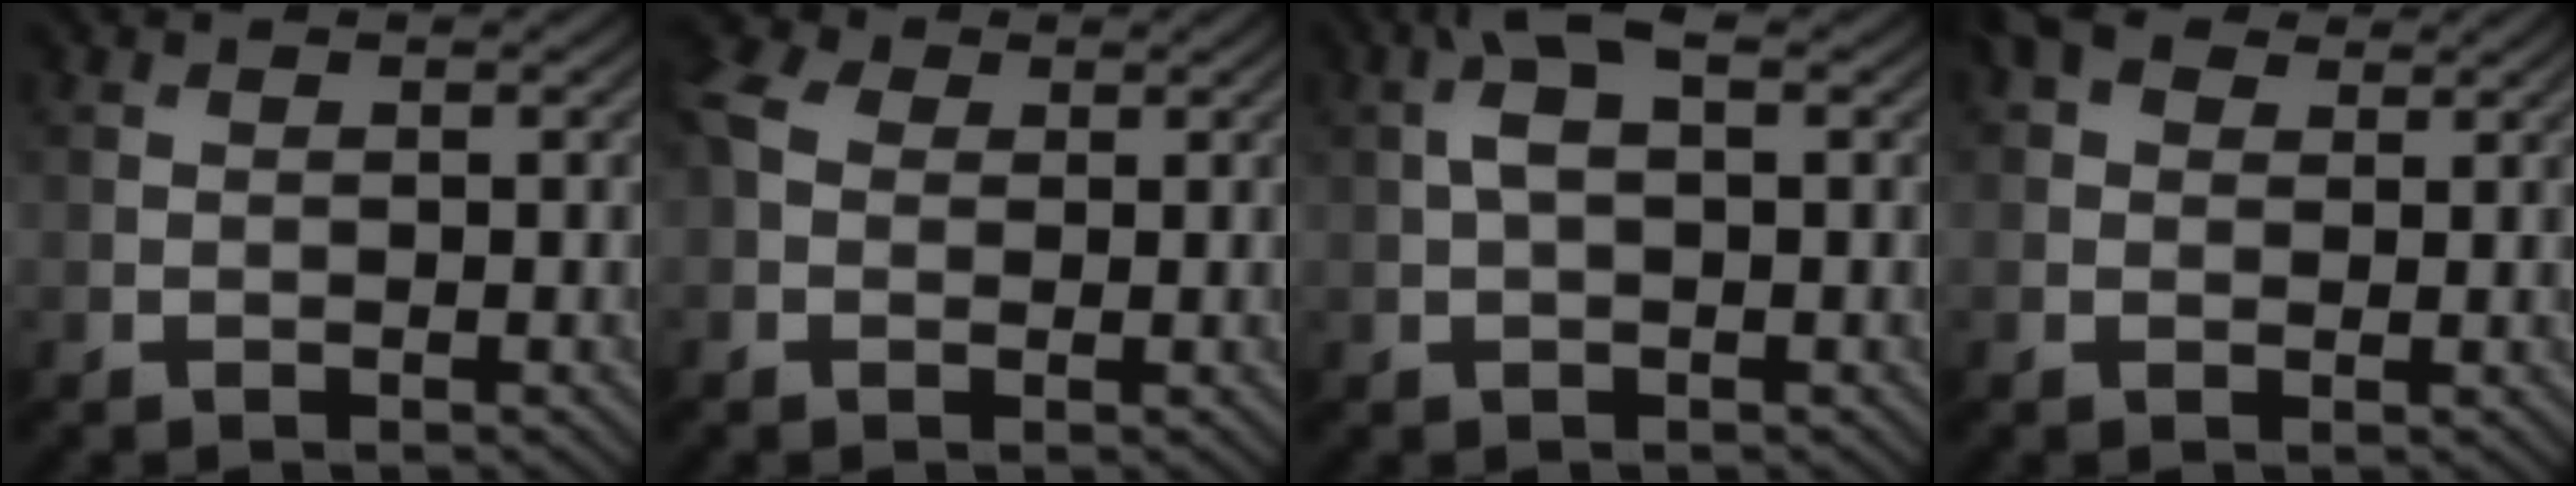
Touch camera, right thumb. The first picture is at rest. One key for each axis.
{"total": 4.2, "fx": 0.5, "fy": 3.3, "fz": 2.7, "tx": -0.075, "ty": 0.010, "tz": -0.002}
{"total": 4.0, "fx": 0.9, "fy": 1.5, "fz": 3.6, "tx": -0.083, "ty": 0.013, "tz": 0.014}
{"total": 3.9, "fx": 2.1, "fy": 2.5, "fz": 2.1, "tx": -0.043, "ty": 0.010, "tz": 0.032}